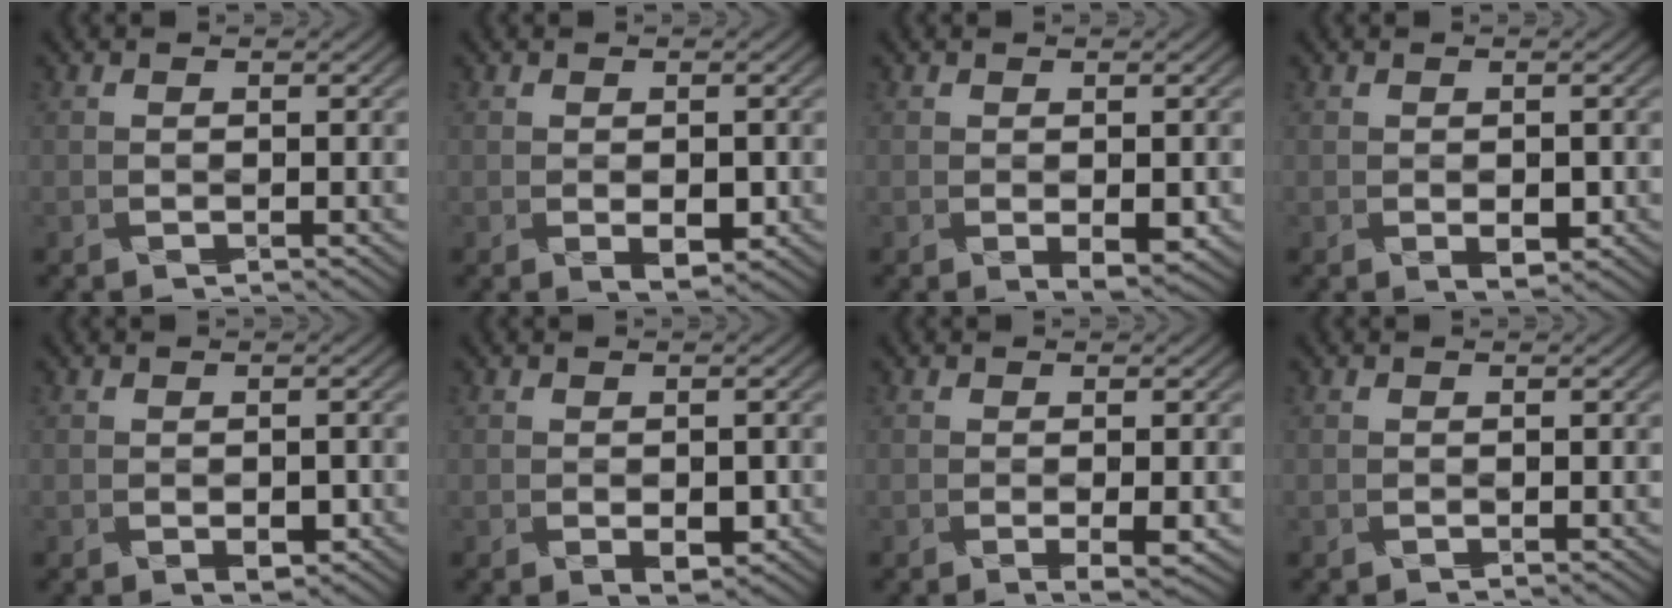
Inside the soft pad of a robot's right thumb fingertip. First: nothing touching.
{"total": 2.7, "force": [-0.7, 1.3, 2.3], "torque": [-0.041, -0.004, -0.003]}
{"total": 2.6, "force": [-0.6, 1.1, 2.3], "torque": [-0.040, -0.005, 0.002]}
{"total": 2.2, "force": [-0.6, 1.1, 1.8], "torque": [-0.034, -0.005, -0.001]}
{"total": 1.9, "force": [-0.8, 1.0, 1.5], "torque": [-0.026, -0.005, -0.003]}
{"total": 2.6, "force": [-0.8, 1.3, 2.1], "torque": [-0.038, -0.005, -0.004]}
{"total": 2.2, "force": [-0.6, 0.3, 2.1], "torque": [-0.035, -0.001, -0.003]}
{"total": 0.0}